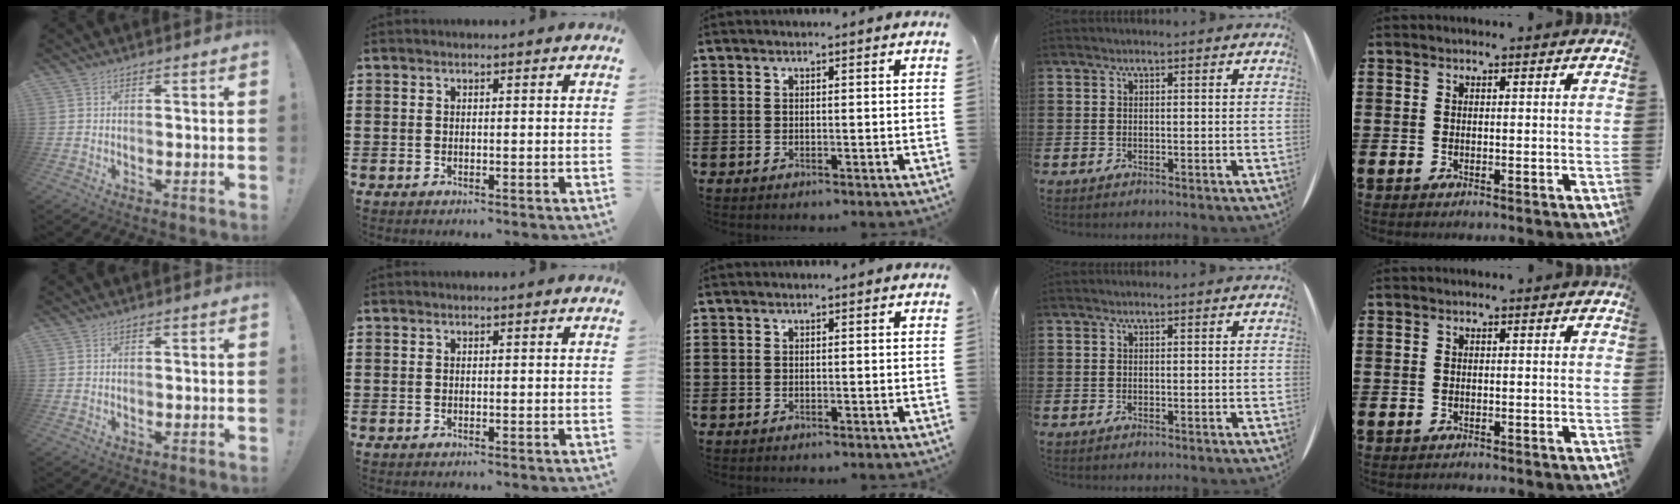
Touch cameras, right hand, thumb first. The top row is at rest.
{}